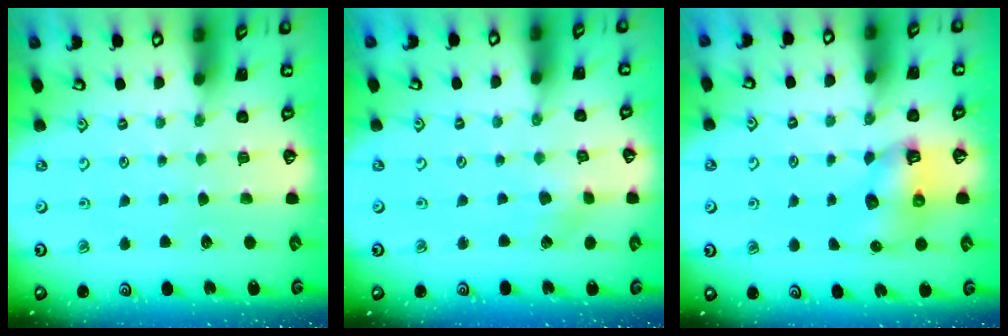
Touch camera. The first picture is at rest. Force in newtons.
{"total": 2.7, "press": 2.7, "slide": 0.4}
{"total": 7.3, "press": 7.2, "slide": 0.8}